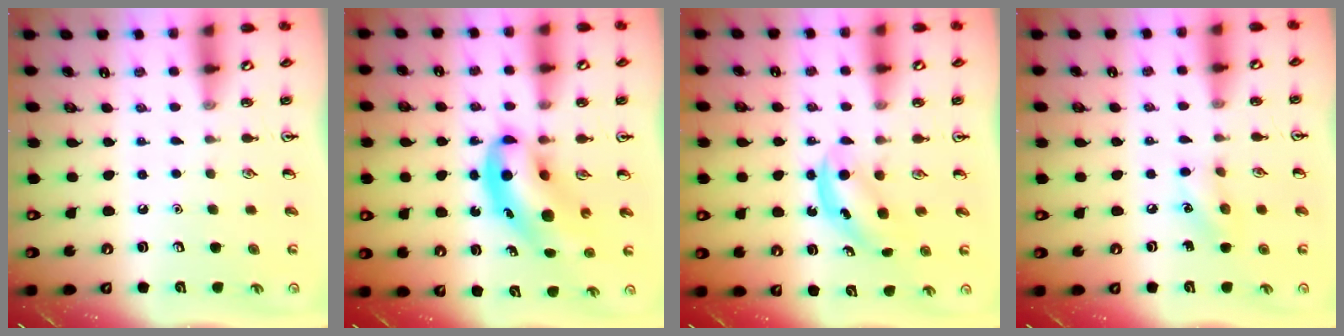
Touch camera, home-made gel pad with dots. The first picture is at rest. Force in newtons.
{"total": 9.3, "press": 8.9, "slide": 2.6}
{"total": 5.2, "press": 5.2, "slide": 0.6}
{"total": 6.7, "press": 6.5, "slide": 1.5}